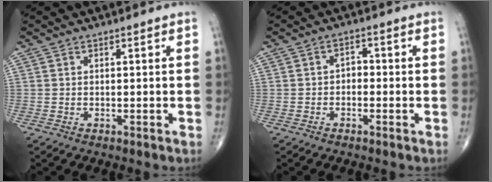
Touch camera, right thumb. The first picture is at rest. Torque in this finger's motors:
{"motor_torque": [-0.39, -0.08, 0.12, 0.17, 0.00]}